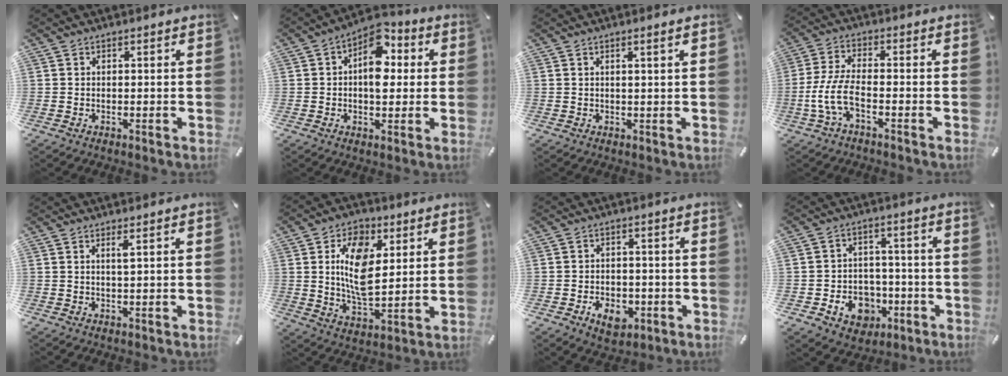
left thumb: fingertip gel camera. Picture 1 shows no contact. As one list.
[{"total": 9.5, "force": [2.1, 6.2, 6.9], "torque": [-0.086, -0.011, 0.034]}, {"total": 1.7, "force": [0.7, -0.2, 1.5], "torque": [-0.027, -0.004, 0.012]}, {"total": 7.5, "force": [-3.0, 2.9, 6.3], "torque": [-0.143, -0.006, -0.056]}, {"total": 1.6, "force": [0.9, -0.1, 1.3], "torque": [-0.028, -0.003, 0.014]}, {"total": 12.8, "force": [3.8, 7.9, 9.3], "torque": [-0.178, 0.001, 0.064]}, {"total": 6.4, "force": [-2.6, 4.5, 3.7], "torque": [-0.067, 0.006, -0.046]}, {"total": 8.9, "force": [-2.7, 7.9, 3.0], "torque": [-0.054, 0.018, -0.041]}]